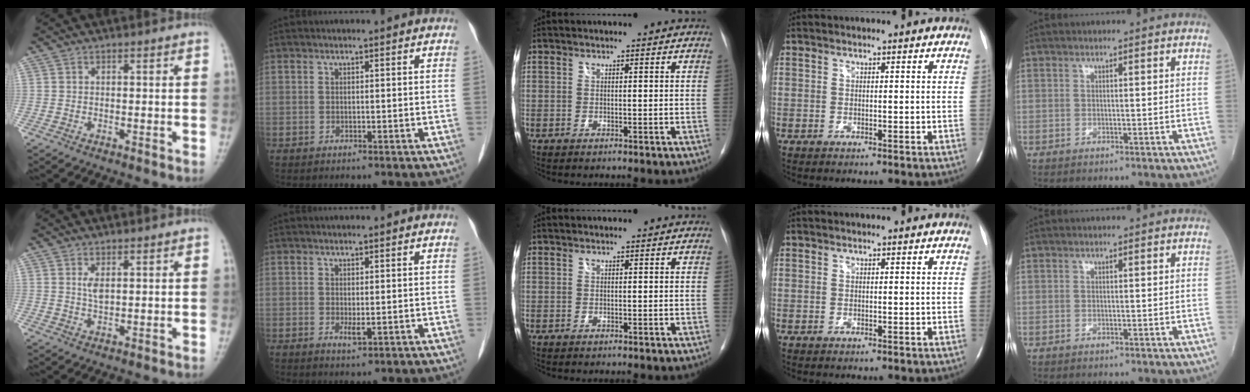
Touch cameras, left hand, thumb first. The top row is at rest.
{"thumb": {"total": 2.4, "force": [0.9, 1.1, 1.9], "torque": [-0.032, -0.008, 0.022]}, "index": {"total": 1.7, "force": [0.3, 0.4, 1.6], "torque": [-0.029, -0.002, 0.008]}}